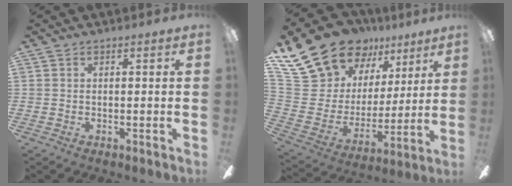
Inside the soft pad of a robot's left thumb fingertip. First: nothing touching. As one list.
[{"total": 24.4, "force": [17.1, 14.6, 9.5], "torque": [-0.189, -0.109, 0.334]}]